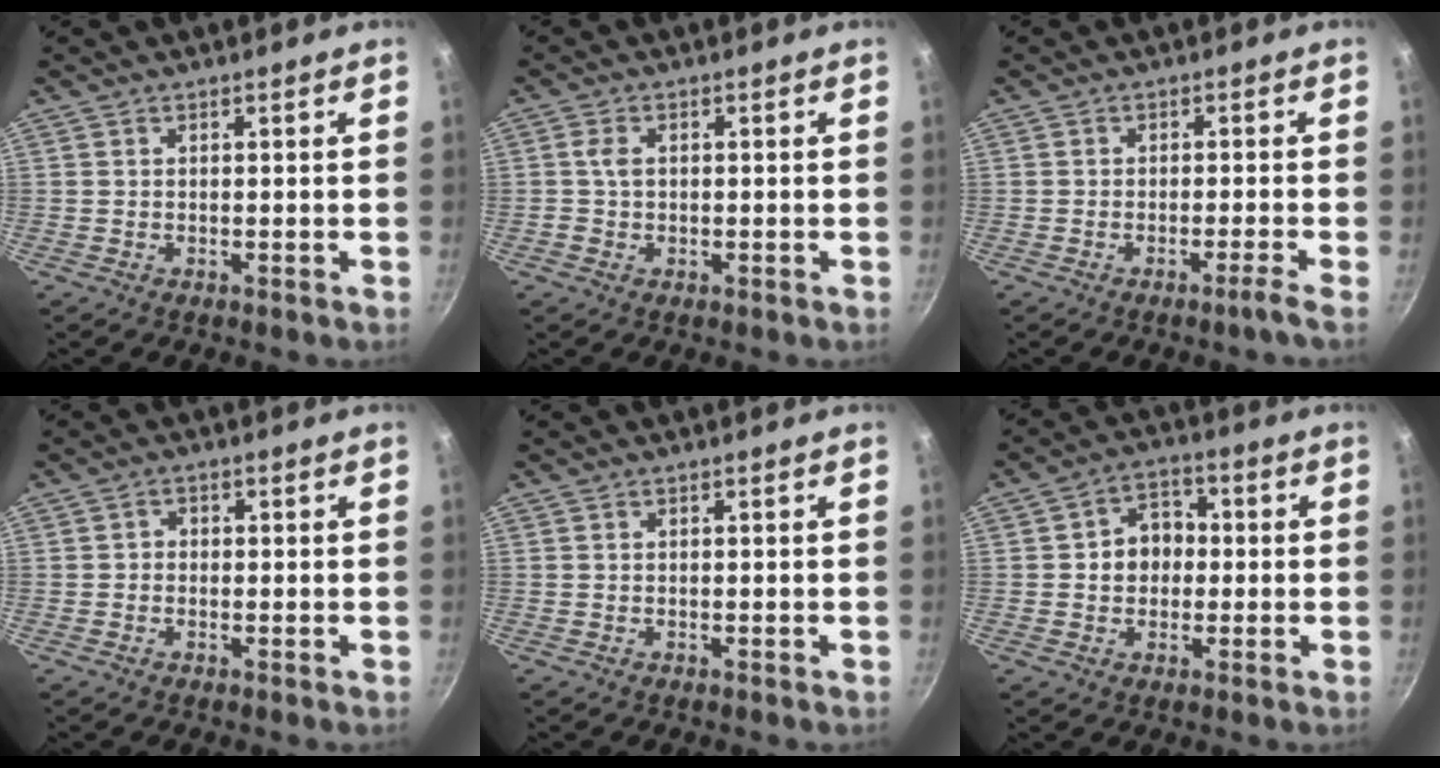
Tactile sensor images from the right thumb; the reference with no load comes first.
{"total": 2.2, "force": [0.1, 1.7, 1.4], "torque": [-0.021, 0.003, -0.002]}
{"total": 2.0, "force": [-1.4, -0.7, 1.3], "torque": [-0.032, 0.006, -0.029]}
{"total": 1.4, "force": [-0.2, 1.2, 0.6], "torque": [0.002, 0.005, -0.009]}
{"total": 0.0}
{"total": 7.5, "force": [0.2, 5.9, 4.6], "torque": [-0.042, 0.018, -0.004]}